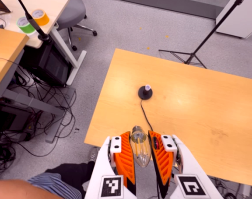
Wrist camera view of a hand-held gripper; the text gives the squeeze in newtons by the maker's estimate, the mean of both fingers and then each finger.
{"total": 22.8, "left": 24.4, "right": 21.1}